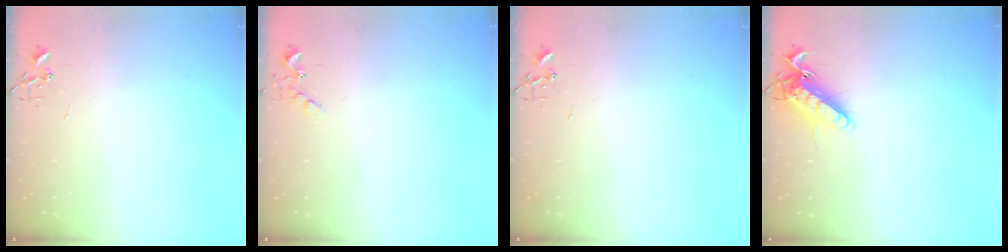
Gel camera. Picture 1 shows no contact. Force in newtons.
{"total": 4.8, "press": 4.7, "slide": 0.8}
{"total": 0.0}
{"total": 12.9, "press": 12.8, "slide": 1.7}